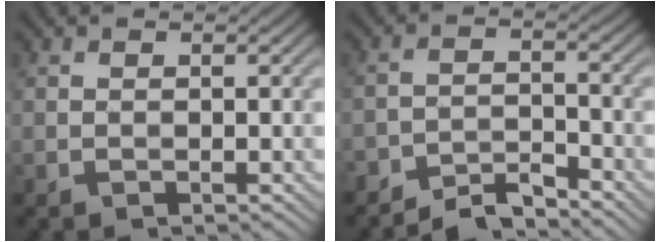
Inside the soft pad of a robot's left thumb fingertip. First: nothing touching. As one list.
[{"total": 4.7, "force": [-4.4, 1.0, 1.4], "torque": [-0.020, 0.007, -0.084]}]